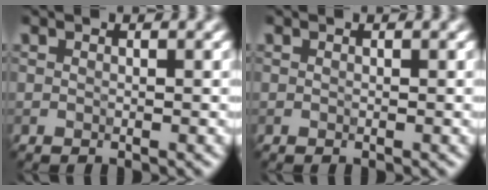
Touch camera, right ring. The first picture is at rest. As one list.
[{"total": 0.0}]